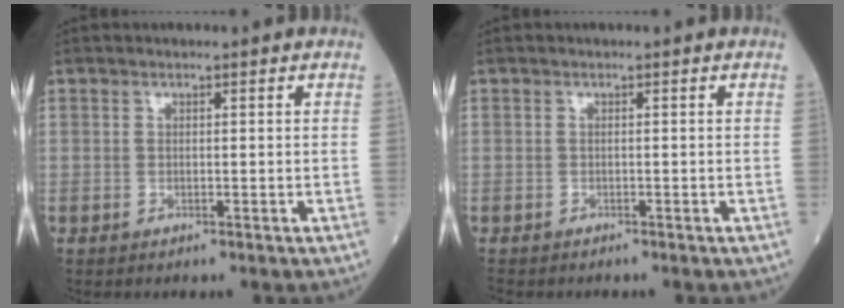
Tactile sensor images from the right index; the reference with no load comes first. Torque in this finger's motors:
{"motor_torque": [-0.17, -0.09, -0.50, -0.16]}